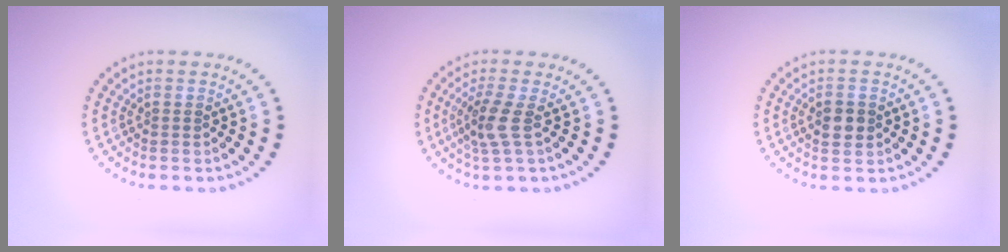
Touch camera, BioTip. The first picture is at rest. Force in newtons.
{"total": 2.6, "press": 2.1, "slide": 1.6}
{"total": 2.6, "press": 2.6, "slide": 0.1}